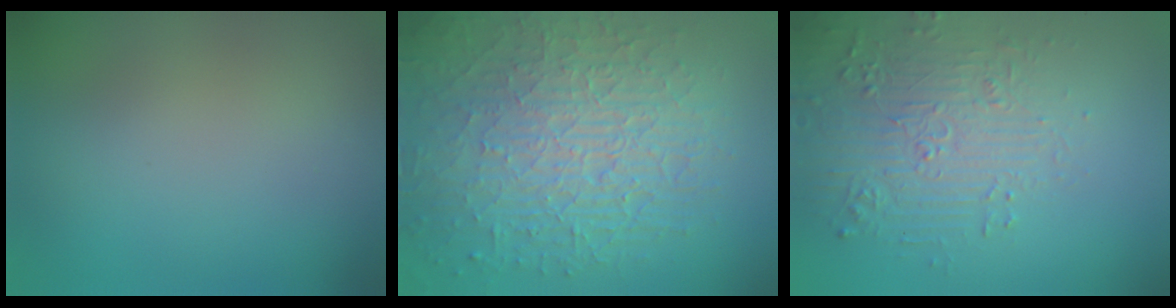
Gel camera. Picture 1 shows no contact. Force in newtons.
{"total": 10.0, "press": 6.5, "slide": 7.6}
{"total": 4.9, "press": 4.1, "slide": 2.7}